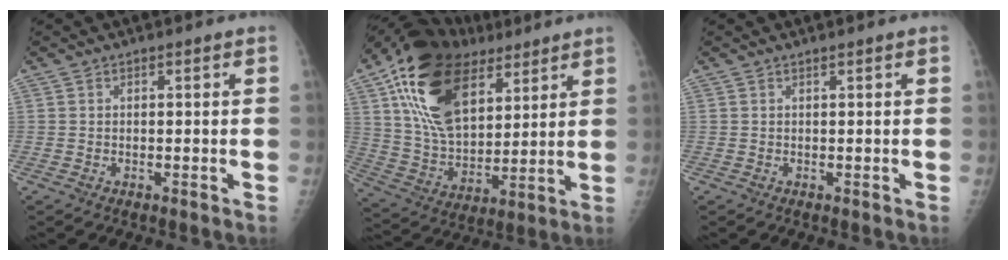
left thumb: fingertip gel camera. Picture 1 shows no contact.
{"total": 24.9, "force": [12.7, 14.2, 16.1], "torque": [-0.267, -0.023, 0.230]}
{"total": 0.0}